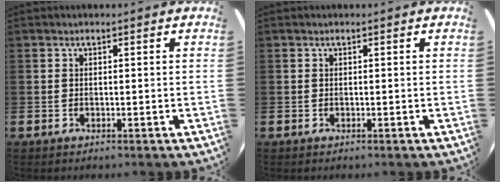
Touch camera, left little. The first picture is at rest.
{"total": 0.0}